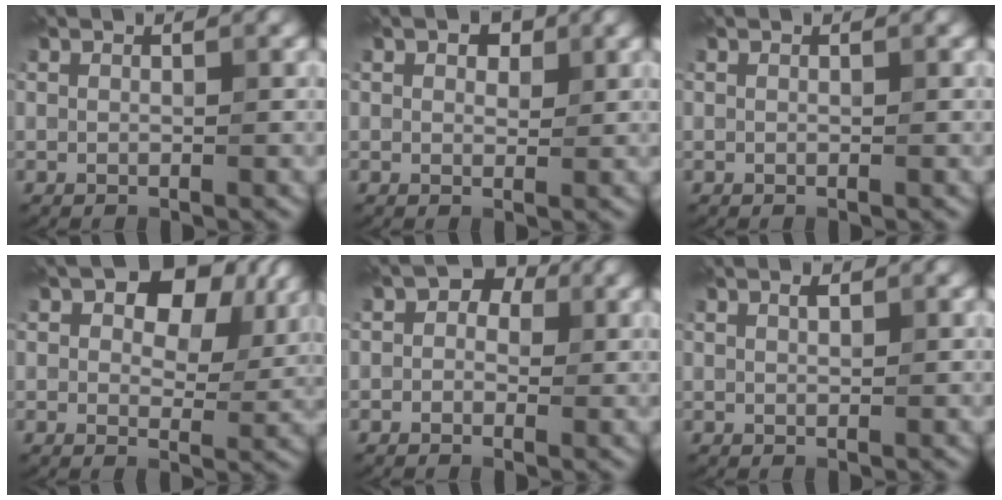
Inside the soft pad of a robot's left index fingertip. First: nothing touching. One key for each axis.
{"total": 2.1, "fx": 1.3, "fy": 1.2, "fz": 1.2, "tx": -0.016, "ty": -0.001, "tz": 0.017}
{"total": 0.0}
{"total": 8.2, "fx": 3.6, "fy": 4.5, "fz": 5.8, "tx": -0.082, "ty": 0.002, "tz": 0.050}
{"total": 2.8, "fx": 0.6, "fy": 2.2, "fz": 1.6, "tx": 0.003, "ty": 0.008, "tz": -0.015}
{"total": 0.8, "fx": 0.5, "fy": 0.3, "fz": 0.5, "tx": -0.011, "ty": 0.000, "tz": 0.009}